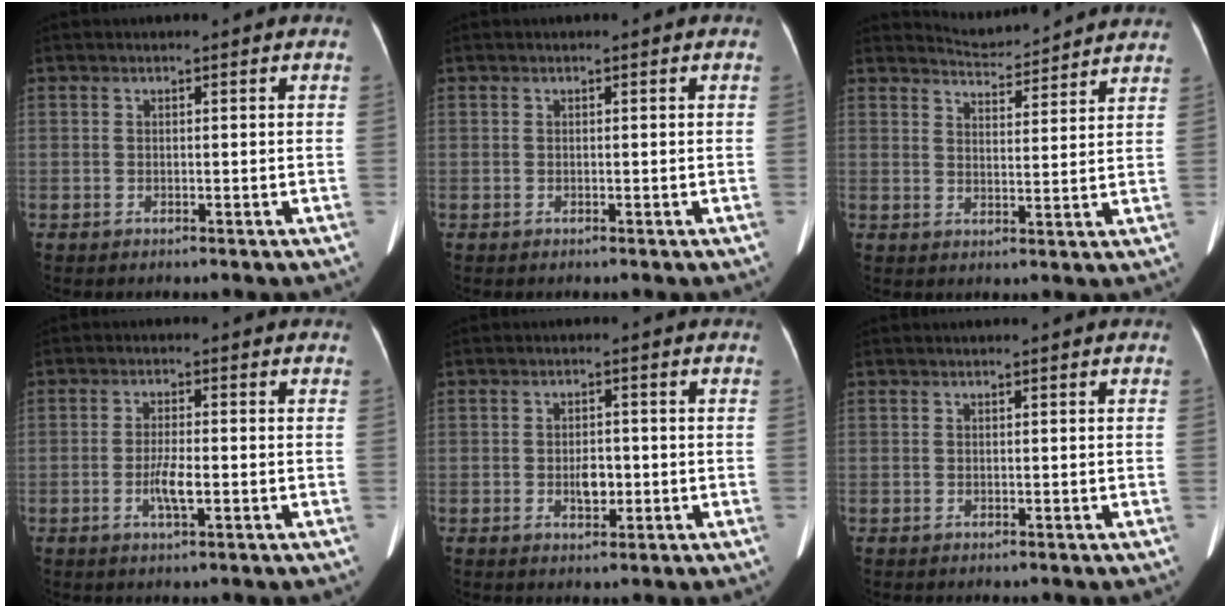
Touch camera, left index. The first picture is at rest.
{"total": 0.0}
{"total": 8.1, "force": [8.0, 0.4, 0.4], "torque": [-0.015, 0.011, 0.105]}
{"total": 3.5, "force": [-1.1, 0.5, 3.3], "torque": [-0.067, -0.004, -0.020]}
{"total": 2.9, "force": [-0.7, 1.6, 2.3], "torque": [-0.039, 0.000, -0.008]}
{"total": 0.0}